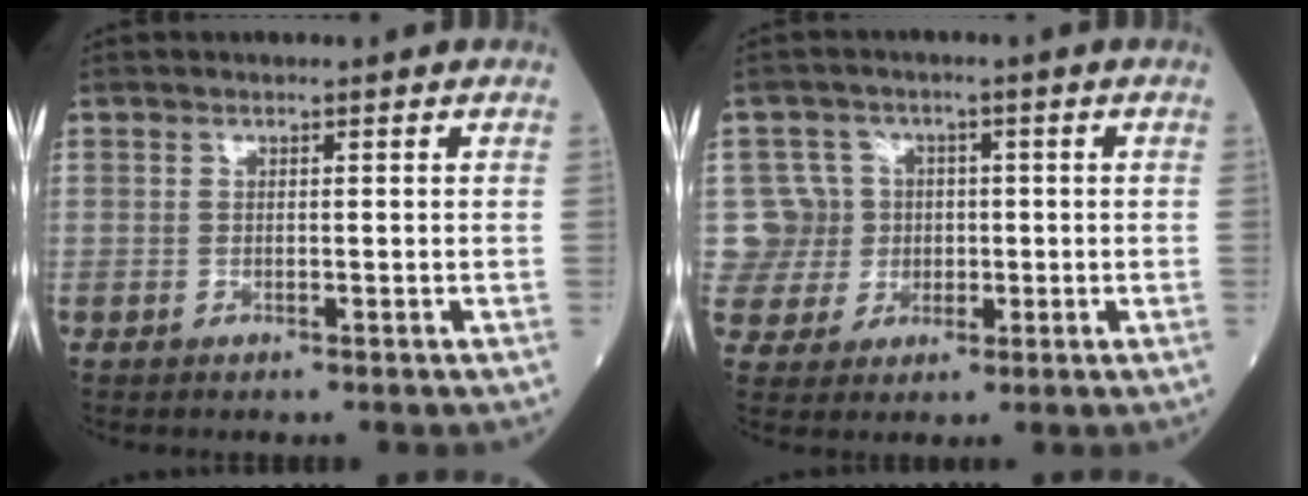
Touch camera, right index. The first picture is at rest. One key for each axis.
{"total": 6.6, "fx": 0.6, "fy": 6.6, "fz": -0.1, "tx": 0.012, "ty": 0.019, "tz": 0.015}